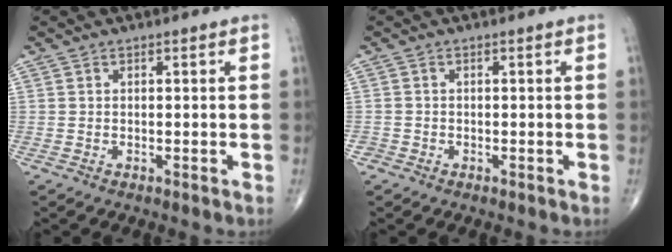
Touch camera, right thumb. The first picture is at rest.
{"total": 0.8, "force": [-0.5, 0.6, -0.1], "torque": [0.003, 0.004, -0.014]}